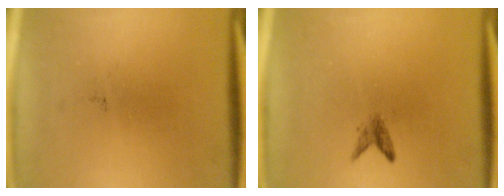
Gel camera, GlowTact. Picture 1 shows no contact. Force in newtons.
{"total": 1.3}